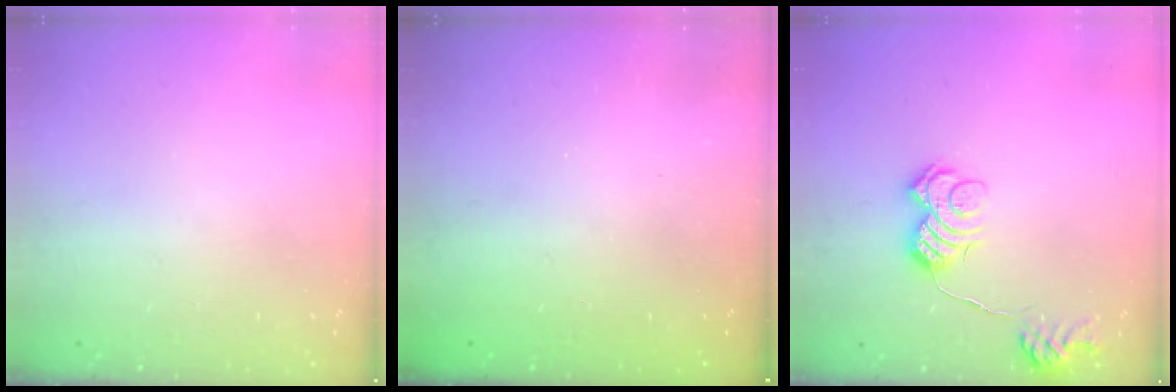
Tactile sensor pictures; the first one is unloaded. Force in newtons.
{"total": 2.3, "press": 2.2, "slide": 0.8}
{"total": 13.0, "press": 13.0, "slide": 0.4}